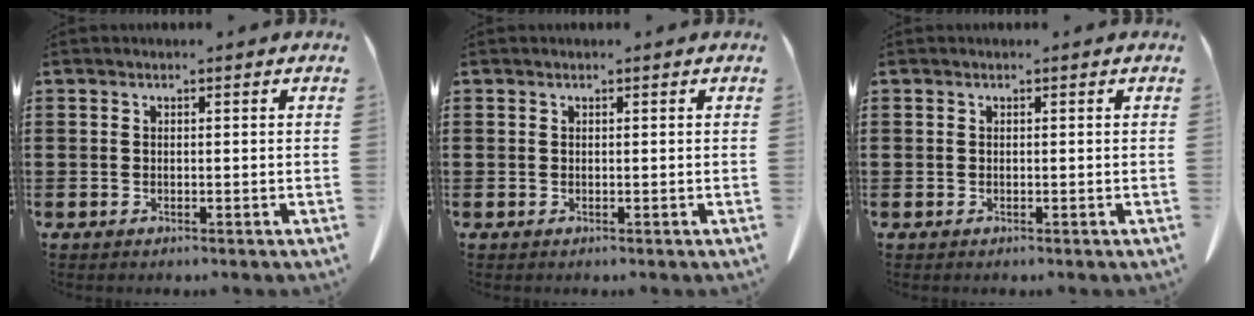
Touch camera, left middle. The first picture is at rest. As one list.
[{"total": 0.0}, {"total": 0.0}]